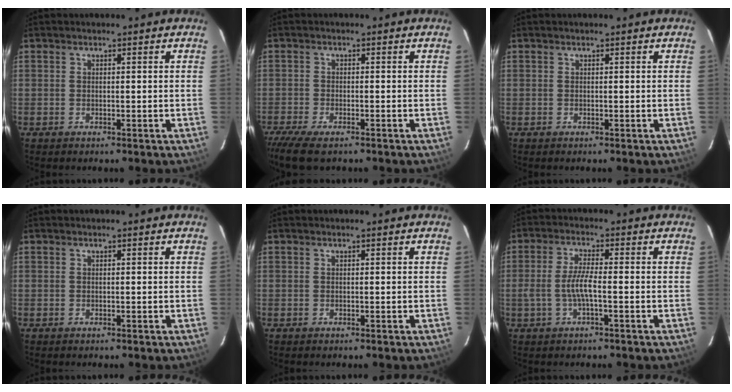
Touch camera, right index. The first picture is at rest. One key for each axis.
{"total": 8.1, "fx": -6.0, "fy": 2.5, "fz": 4.8, "tx": -0.122, "ty": -0.034, "tz": -0.112}
{"total": 0.0}
{"total": 0.0}
{"total": 0.0}
{"total": 5.0, "fx": -1.4, "fy": 0.6, "fz": 4.8, "tx": -0.101, "ty": 0.001, "tz": -0.026}